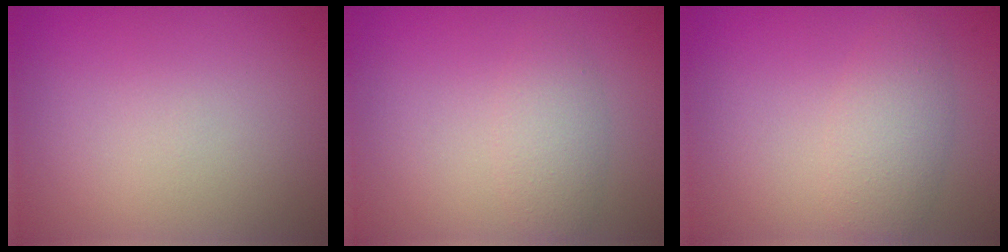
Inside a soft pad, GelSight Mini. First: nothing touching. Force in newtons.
{"total": 2.1, "press": 2.1, "slide": 0.1}
{"total": 2.9, "press": 2.9, "slide": 0.1}